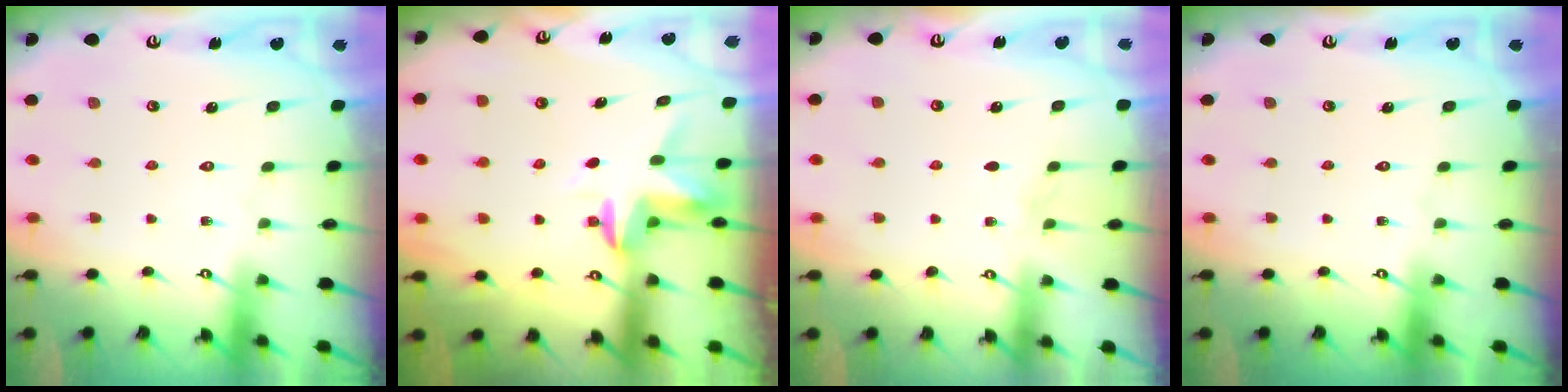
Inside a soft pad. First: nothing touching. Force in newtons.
{"total": 3.5, "press": 3.5, "slide": 0.2}
{"total": 3.7, "press": 2.9, "slide": 2.3}
{"total": 0.0}